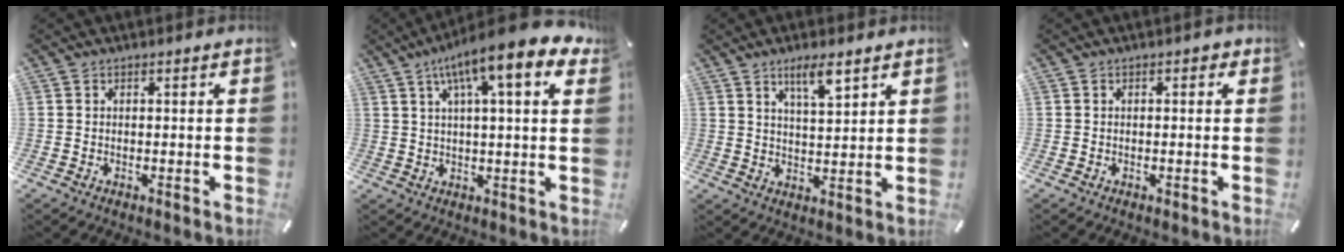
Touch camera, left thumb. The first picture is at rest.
{"total": 13.7, "force": [7.4, 2.9, 11.2], "torque": [-0.182, -0.028, 0.119]}
{"total": 6.3, "force": [4.5, 1.3, 4.2], "torque": [-0.070, -0.024, 0.073]}
{"total": 0.7, "force": [0.0, 0.7, 0.3], "torque": [-0.004, 0.006, -0.001]}